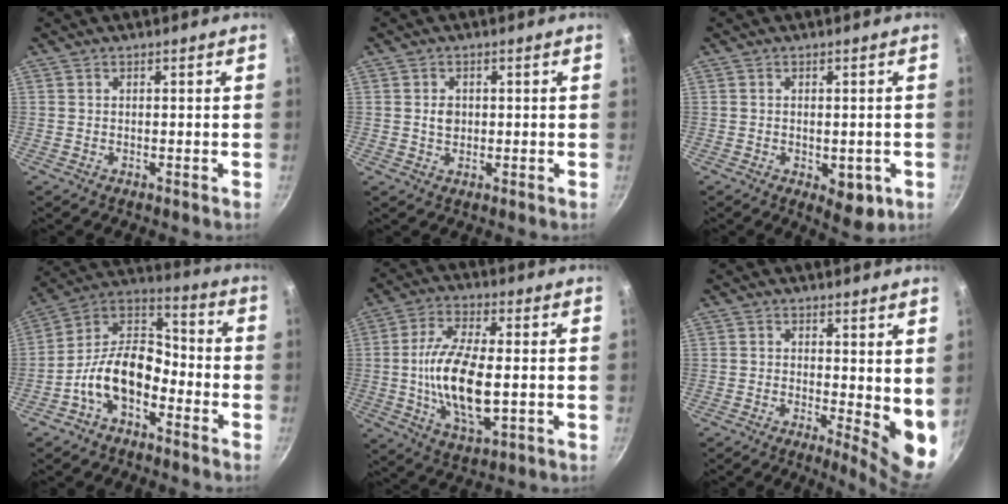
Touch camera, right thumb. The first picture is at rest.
{"total": 2.6, "force": [0.2, 2.1, 1.6], "torque": [-0.016, 0.003, 0.003]}
{"total": 6.1, "force": [-1.7, 3.2, 4.9], "torque": [-0.049, -0.001, -0.015]}
{"total": 13.7, "force": [-5.8, 8.2, 9.3], "torque": [-0.141, 0.073, -0.131]}
{"total": 14.9, "force": [-0.9, 6.2, 13.5], "torque": [-0.261, -0.001, -0.021]}
{"total": 7.9, "force": [0.4, 2.7, 7.5], "torque": [-0.090, -0.023, 0.006]}